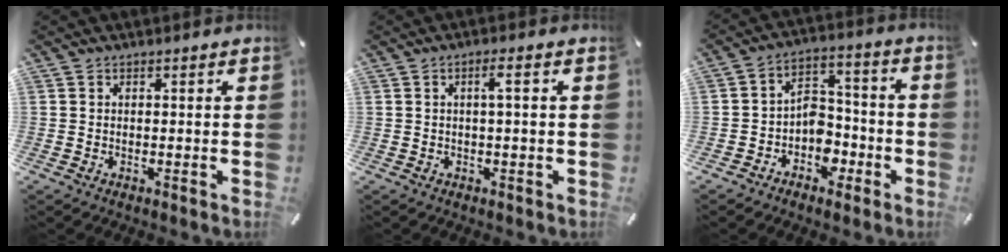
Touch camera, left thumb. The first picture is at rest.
{"total": 3.1, "force": [0.5, 0.2, 3.0], "torque": [-0.058, 0.003, 0.005]}
{"total": 7.8, "force": [-3.4, 6.3, 3.0], "torque": [-0.047, 0.024, -0.060]}